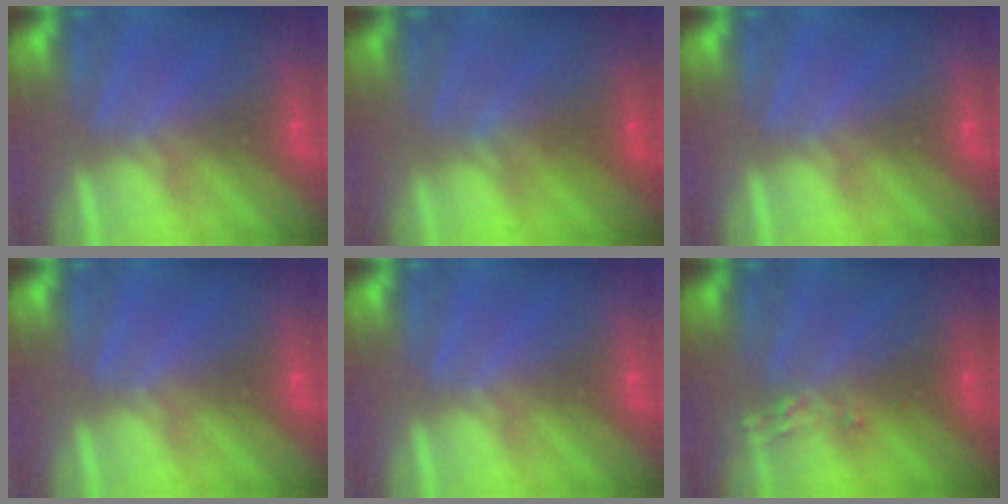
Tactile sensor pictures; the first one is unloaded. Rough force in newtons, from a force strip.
{"total": 1.2}
{"total": 0.0}
{"total": 0.0}
{"total": 0.0}
{"total": 2.5}